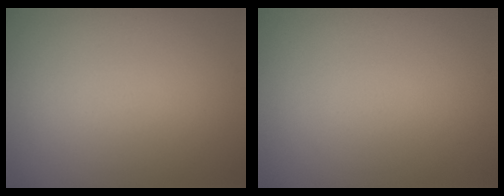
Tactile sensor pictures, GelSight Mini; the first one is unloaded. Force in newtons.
{"total": 0.0}